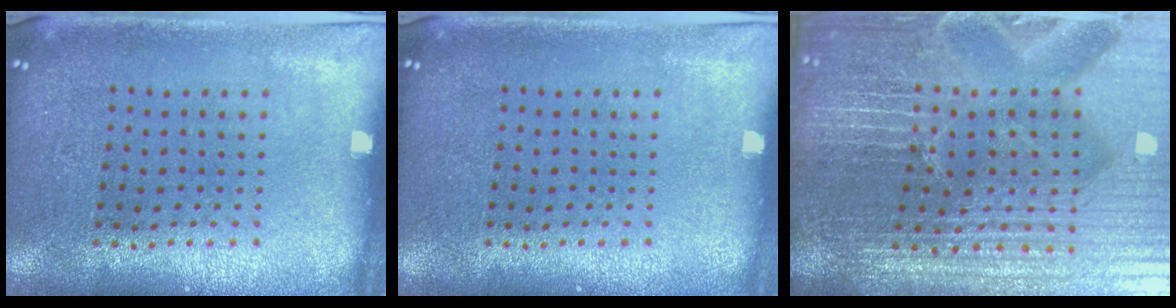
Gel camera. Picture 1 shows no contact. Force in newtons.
{"total": 0.0}
{"total": 7.2, "press": 6.3, "slide": 3.5}